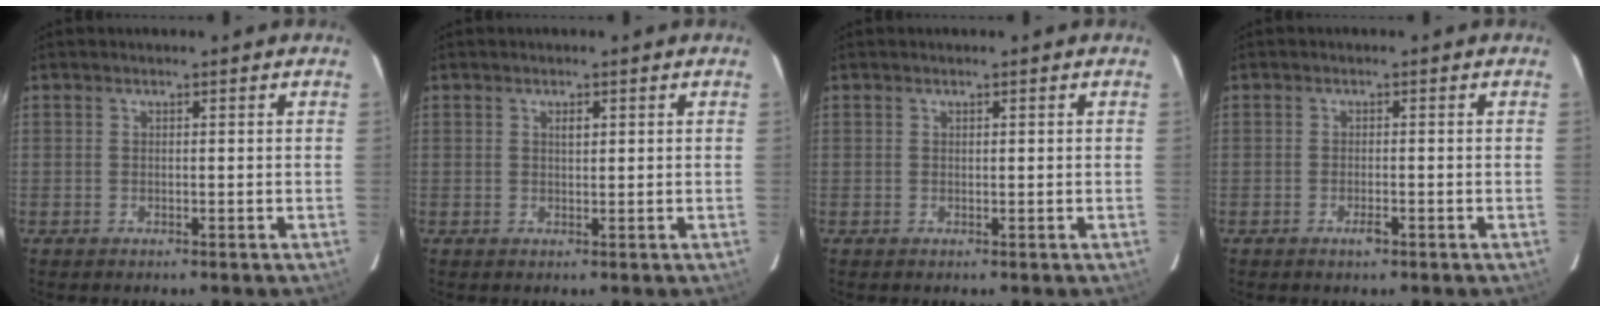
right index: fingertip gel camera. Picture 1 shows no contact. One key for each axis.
{"total": 1.2, "fx": 0.5, "fy": 0.5, "fz": 1.0, "tx": -0.016, "ty": 0.000, "tz": 0.008}
{"total": 0.0}
{"total": 1.4, "fx": -0.8, "fy": 0.3, "fz": 1.0, "tx": -0.020, "ty": -0.001, "tz": -0.012}